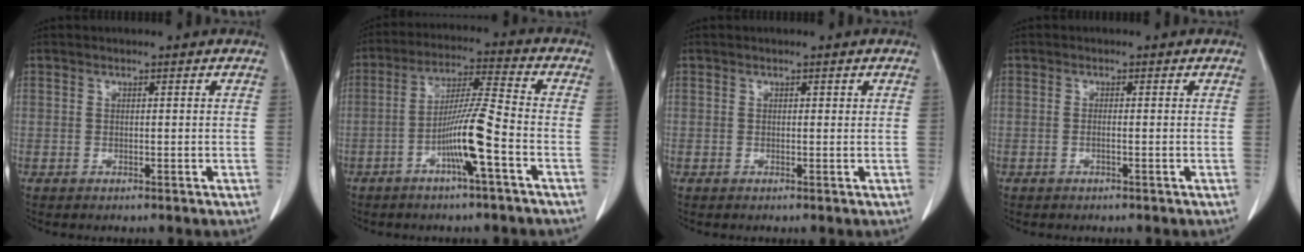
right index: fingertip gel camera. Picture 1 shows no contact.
{"total": 9.1, "force": [-3.6, -0.5, 8.4], "torque": [-0.166, 0.004, -0.068]}
{"total": 0.0}
{"total": 0.6, "force": [-0.2, -0.1, 0.5], "torque": [-0.012, 0.001, -0.004]}